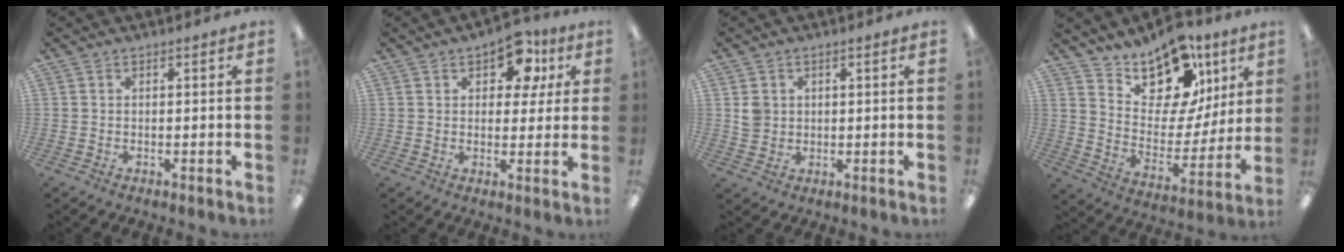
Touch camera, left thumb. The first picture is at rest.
{"total": 10.4, "force": [4.7, 6.3, 6.8], "torque": [-0.080, -0.006, 0.077]}
{"total": 3.4, "force": [0.7, 3.2, 1.0], "torque": [-0.010, -0.001, 0.009]}
{"total": 15.6, "force": [11.7, 8.2, 6.3], "torque": [-0.103, -0.086, 0.212]}